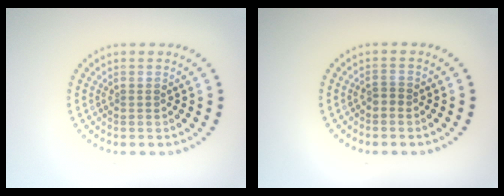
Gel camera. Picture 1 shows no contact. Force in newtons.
{"total": 0.8, "press": 0.7, "slide": 0.4}